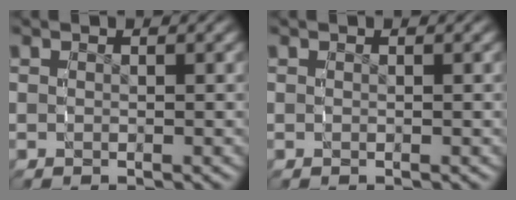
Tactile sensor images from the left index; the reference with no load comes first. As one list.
[{"total": 0.0}]